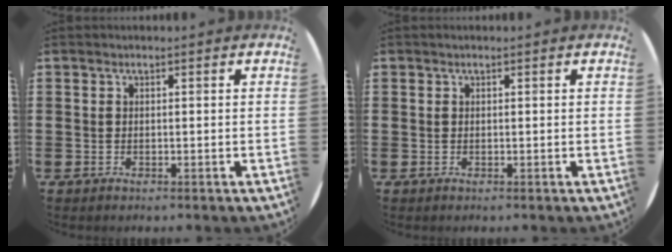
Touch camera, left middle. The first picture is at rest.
{"total": 0.0}